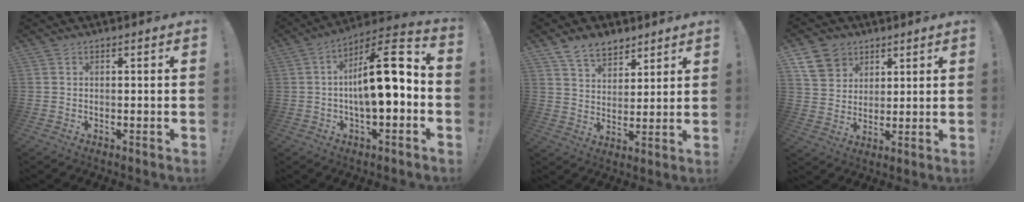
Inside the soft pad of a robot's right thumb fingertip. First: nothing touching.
{"total": 16.9, "force": [-0.3, 6.0, 15.8], "torque": [-0.233, 0.000, -0.010]}
{"total": 9.1, "force": [6.7, 5.2, 3.1], "torque": [-0.055, -0.039, 0.131]}
{"total": 10.6, "force": [5.7, 8.4, 2.9], "torque": [-0.052, -0.026, 0.118]}